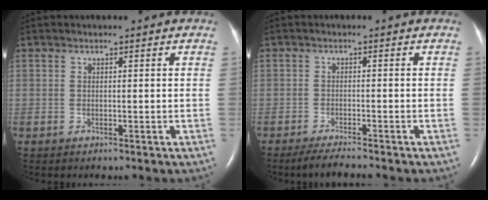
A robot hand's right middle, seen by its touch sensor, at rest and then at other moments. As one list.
[{"total": 3.2, "force": [-2.9, -0.2, 1.4], "torque": [-0.037, -0.016, -0.050]}]